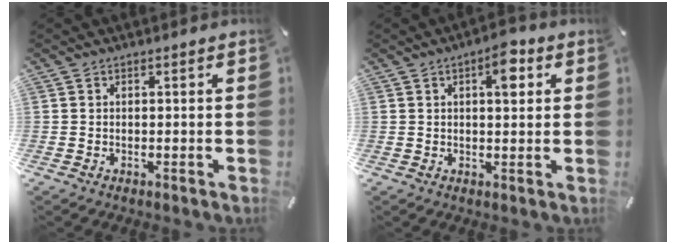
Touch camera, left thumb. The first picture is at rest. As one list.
[{"total": 6.1, "force": [2.4, 2.6, 4.9], "torque": [-0.063, -0.008, 0.031]}]